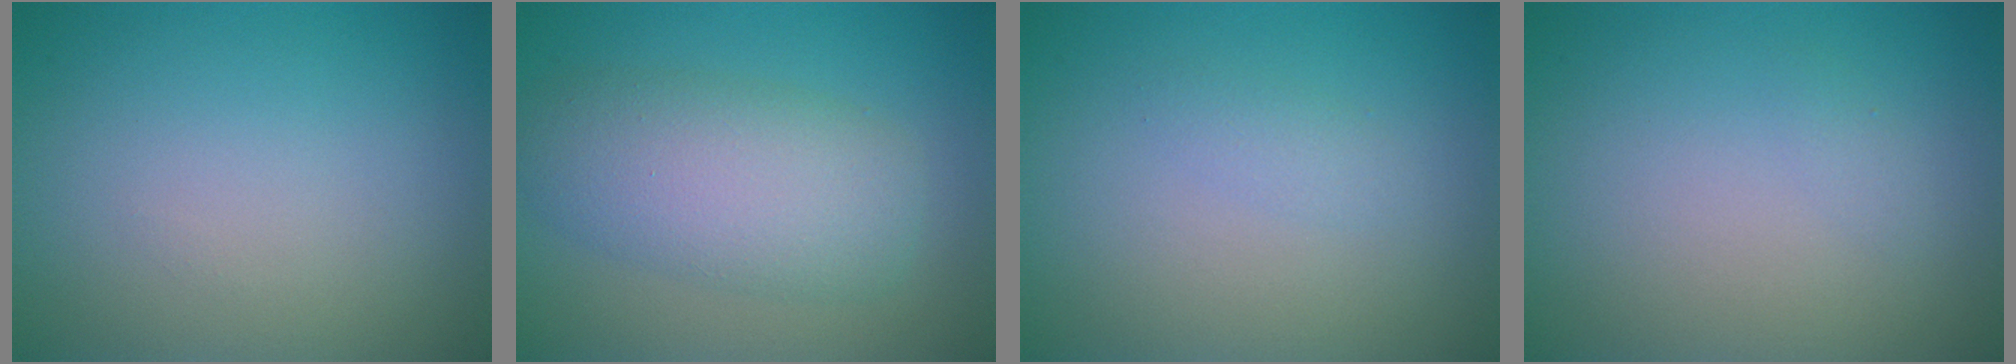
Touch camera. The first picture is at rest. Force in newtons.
{"total": 6.1, "press": 6.1, "slide": 0.1}
{"total": 1.0, "press": 1.0, "slide": 0.0}
{"total": 0.6, "press": 0.5, "slide": 0.1}